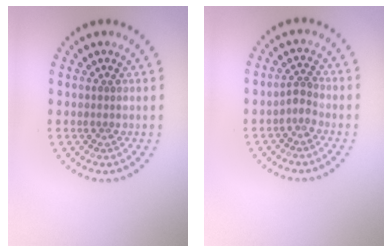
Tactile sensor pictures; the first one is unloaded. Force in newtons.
{"total": 1.5, "press": 1.1, "slide": 1.0}